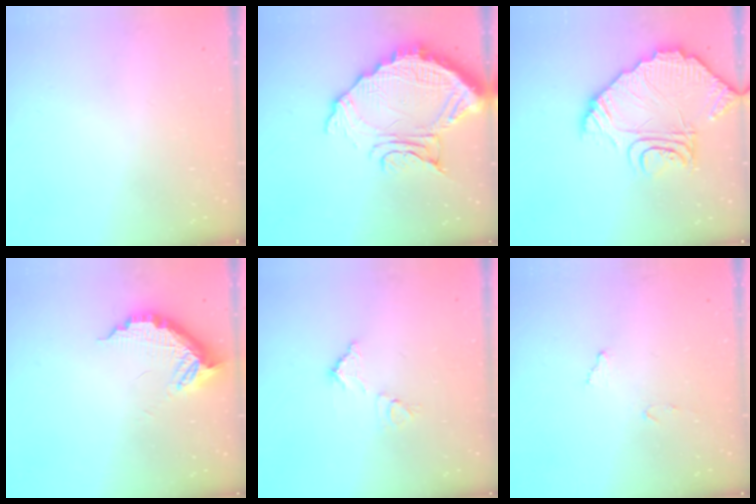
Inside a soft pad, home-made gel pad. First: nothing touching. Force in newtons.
{"total": 16.5, "press": 16.4, "slide": 1.3}
{"total": 16.5, "press": 16.4, "slide": 1.6}
{"total": 11.4, "press": 11.4, "slide": 0.6}
{"total": 8.9, "press": 8.9, "slide": 0.3}
{"total": 7.1, "press": 7.1, "slide": 0.4}